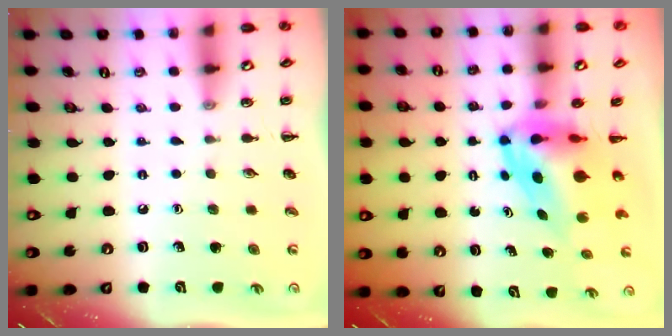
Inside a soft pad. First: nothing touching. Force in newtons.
{"total": 7.3, "press": 7.1, "slide": 1.9}